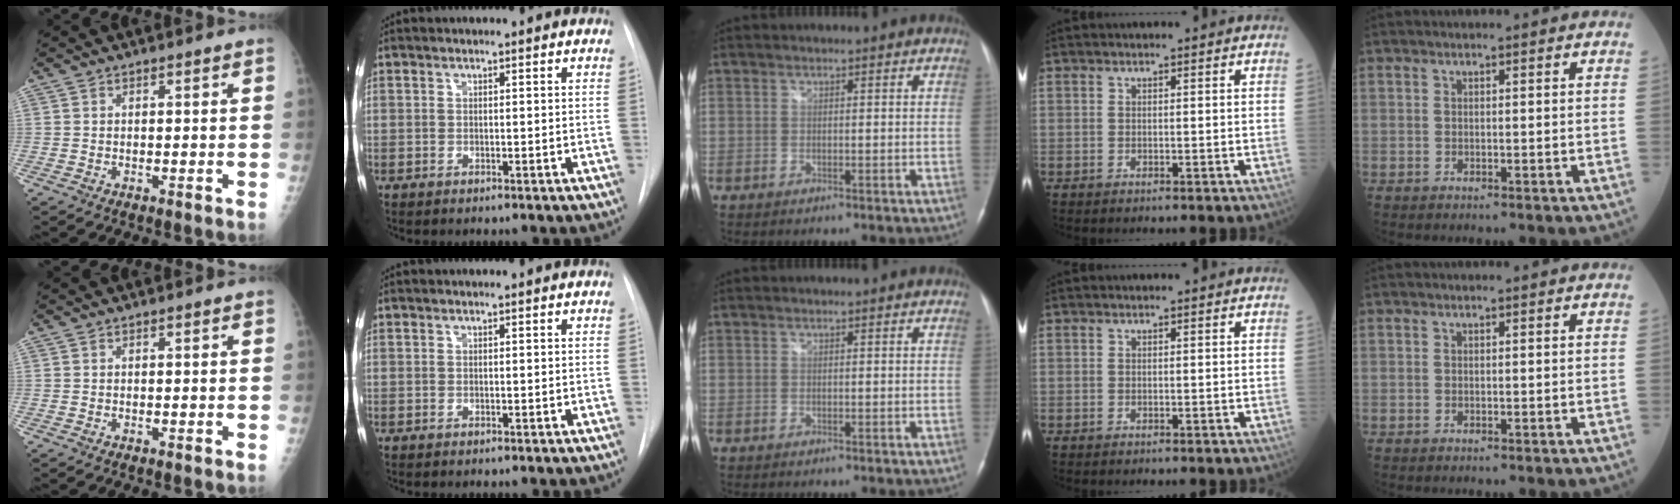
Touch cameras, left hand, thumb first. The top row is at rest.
{}